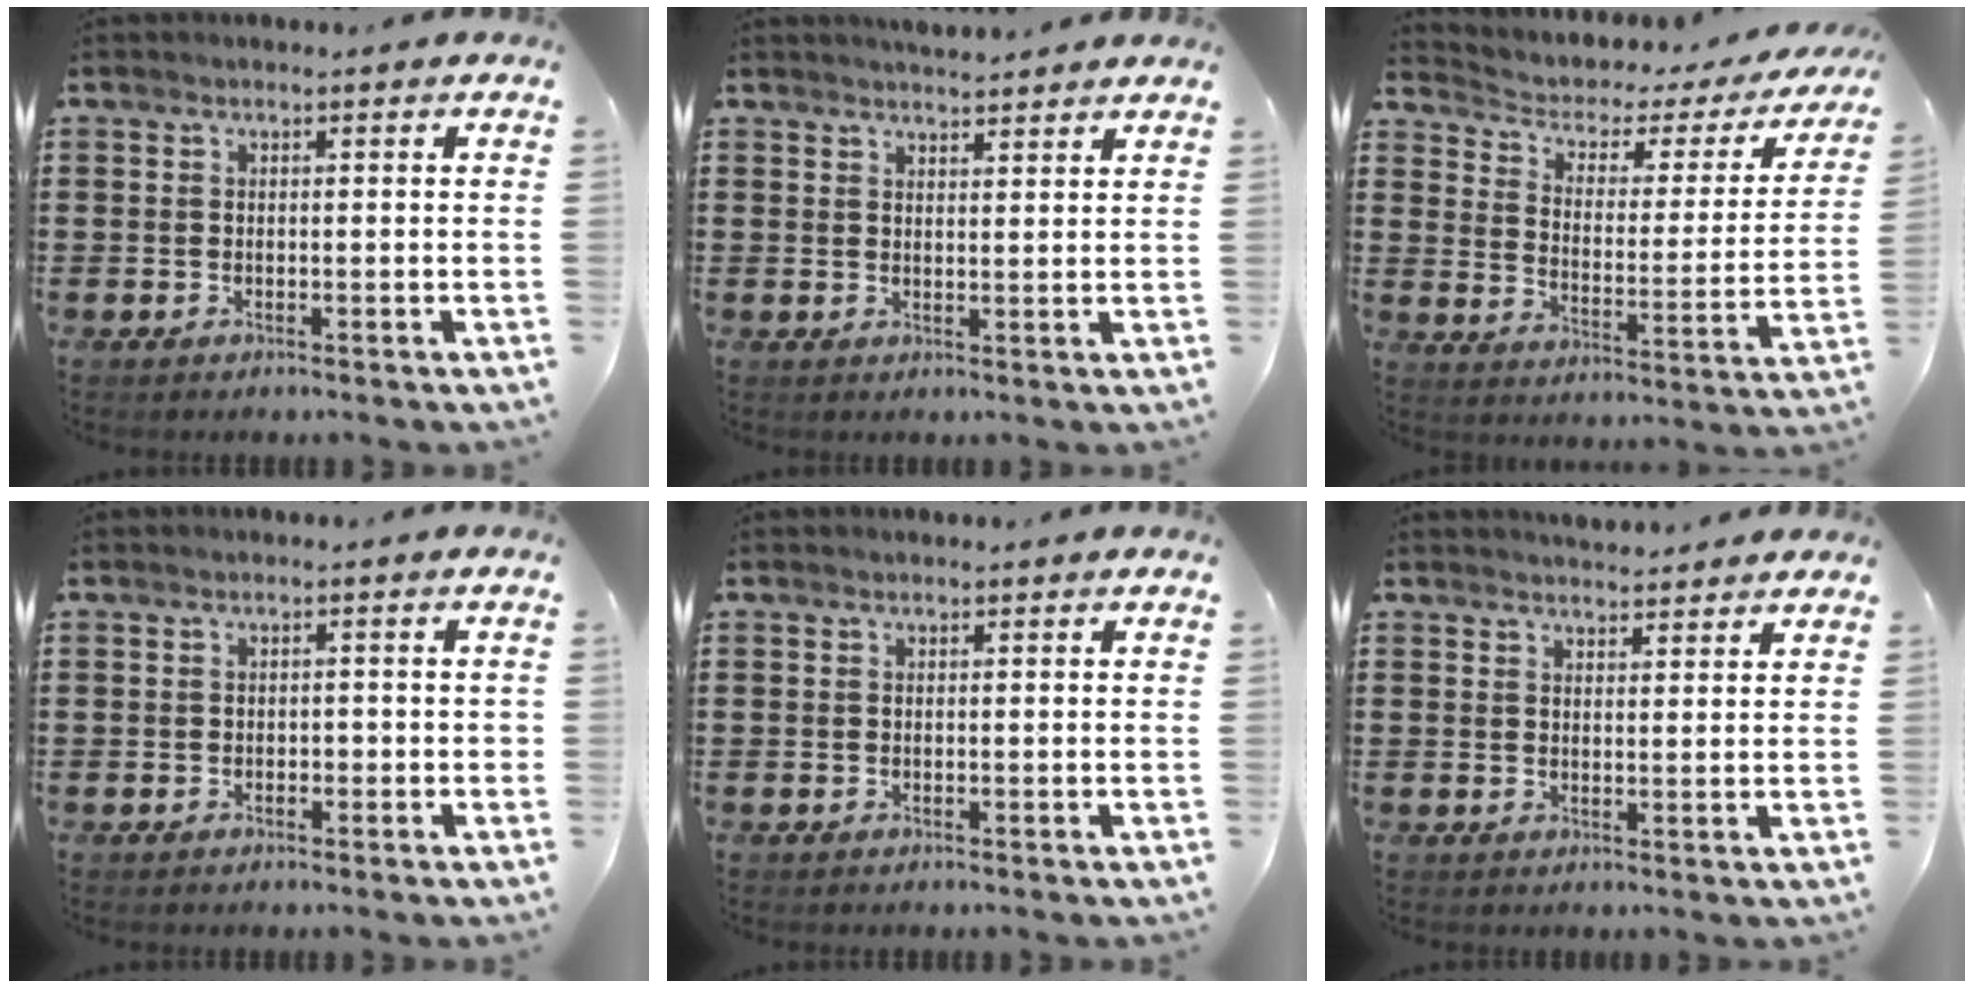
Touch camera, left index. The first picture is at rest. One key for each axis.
{"total": 2.7, "fx": 2.6, "fy": 0.0, "fz": 0.2, "tx": -0.010, "ty": -0.006, "tz": 0.050}
{"total": 2.9, "fx": 1.5, "fy": 1.8, "fz": 1.6, "tx": -0.045, "ty": -0.013, "tz": 0.016}
{"total": 1.0, "fx": -0.6, "fy": 0.6, "fz": 0.5, "tx": -0.013, "ty": 0.002, "tz": -0.015}
{"total": 0.0}
{"total": 2.5, "fx": 2.5, "fy": 0.2, "fz": 0.2, "tx": -0.010, "ty": -0.003, "tz": 0.047}